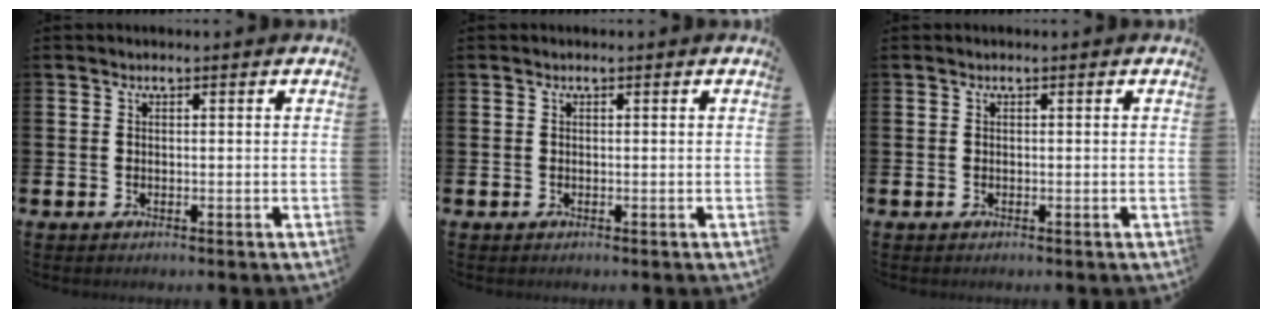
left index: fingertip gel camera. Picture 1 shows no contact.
{"total": 0.0}
{"total": 0.0}